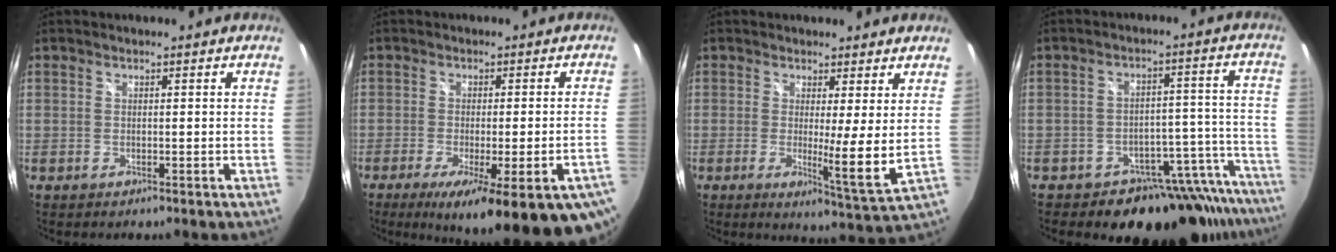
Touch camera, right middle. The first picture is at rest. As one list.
[{"total": 21.2, "force": [-14.5, 3.4, 15.0], "torque": [-0.208, -0.059, -0.190]}, {"total": 7.4, "force": [1.7, -0.4, 7.2], "torque": [-0.106, -0.021, 0.022]}, {"total": 17.9, "force": [-16.1, 7.1, 3.6], "torque": [-0.026, 0.048, -0.206]}]